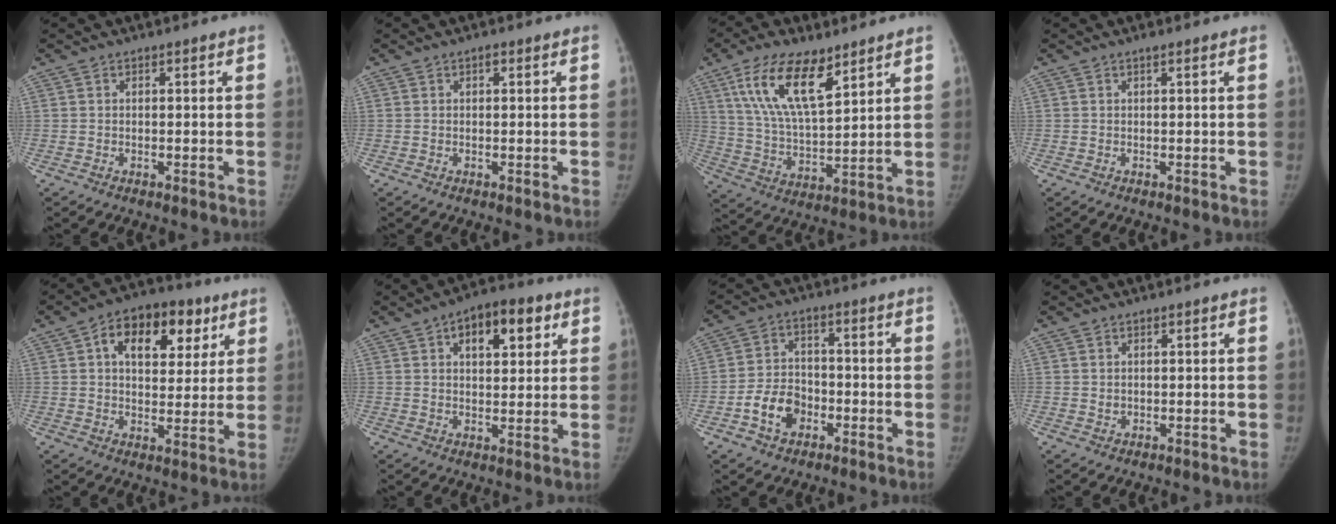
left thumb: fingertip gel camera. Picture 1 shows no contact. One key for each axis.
{"total": 0.8, "fx": 0.3, "fy": 0.2, "fz": 0.7, "tx": -0.014, "ty": 0.002, "tz": 0.001}
{"total": 14.8, "fx": 8.2, "fy": 5.4, "fz": 11.0, "tx": -0.194, "ty": -0.034, "tz": 0.161}
{"total": 0.8, "fx": 0.2, "fy": -0.2, "fz": 0.7, "tx": -0.020, "ty": 0.003, "tz": 0.003}
{"total": 14.7, "fx": 6.0, "fy": 9.0, "fz": 9.9, "tx": -0.106, "ty": -0.001, "tz": 0.091}
{"total": 11.1, "fx": 4.7, "fy": 5.6, "fz": 8.4, "tx": -0.090, "ty": 0.002, "tz": 0.066}
{"total": 8.1, "fx": -3.4, "fy": 5.8, "fz": 4.4, "tx": -0.062, "ty": 0.027, "tz": -0.061}
{"total": 0.9, "fx": 0.2, "fy": 0.7, "fz": 0.6, "tx": -0.008, "ty": -0.002, "tz": 0.007}